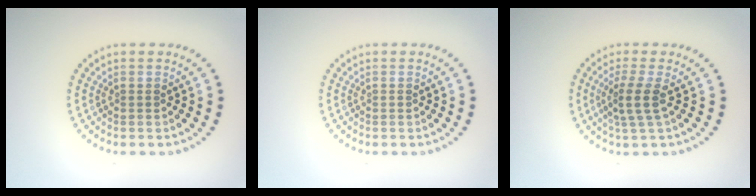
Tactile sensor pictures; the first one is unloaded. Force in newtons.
{"total": 0.0}
{"total": 2.5, "press": 2.0, "slide": 1.6}